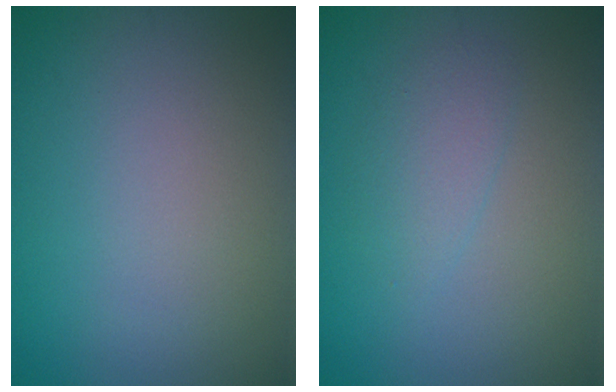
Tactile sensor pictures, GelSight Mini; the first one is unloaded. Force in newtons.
{"total": 1.8, "press": 1.8, "slide": 0.1}